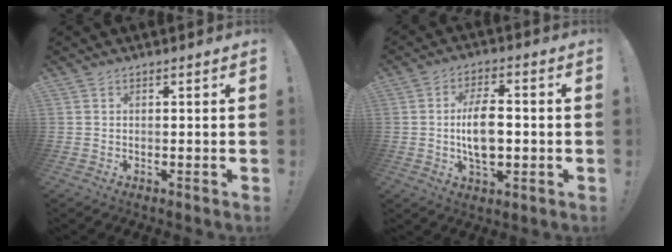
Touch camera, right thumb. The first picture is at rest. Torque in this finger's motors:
{"motor_torque": [1.55, 1.42, 0.97, -0.18, 0.05]}